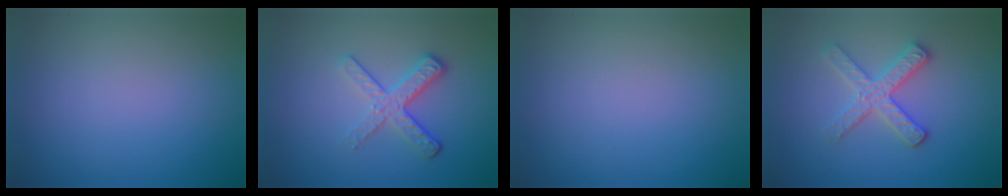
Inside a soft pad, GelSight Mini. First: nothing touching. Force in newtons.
{"total": 3.6, "press": 2.4, "slide": 2.6}
{"total": 0.0}
{"total": 3.1, "press": 2.9, "slide": 1.2}